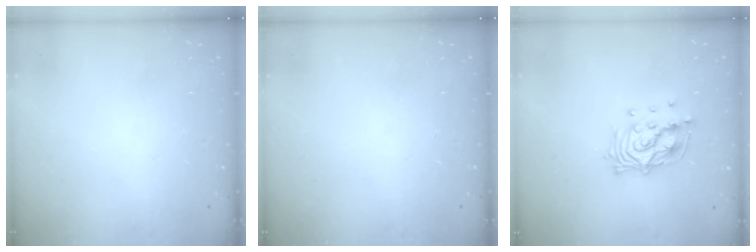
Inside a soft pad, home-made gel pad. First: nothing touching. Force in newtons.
{"total": 0.0}
{"total": 12.7, "press": 12.7, "slide": 1.3}